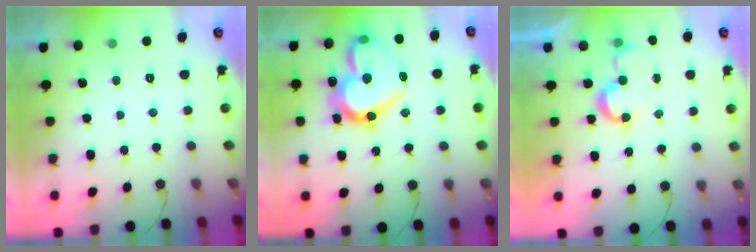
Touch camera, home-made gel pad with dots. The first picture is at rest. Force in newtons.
{"total": 22.6, "press": 22.5, "slide": 2.7}
{"total": 6.2, "press": 5.7, "slide": 2.4}